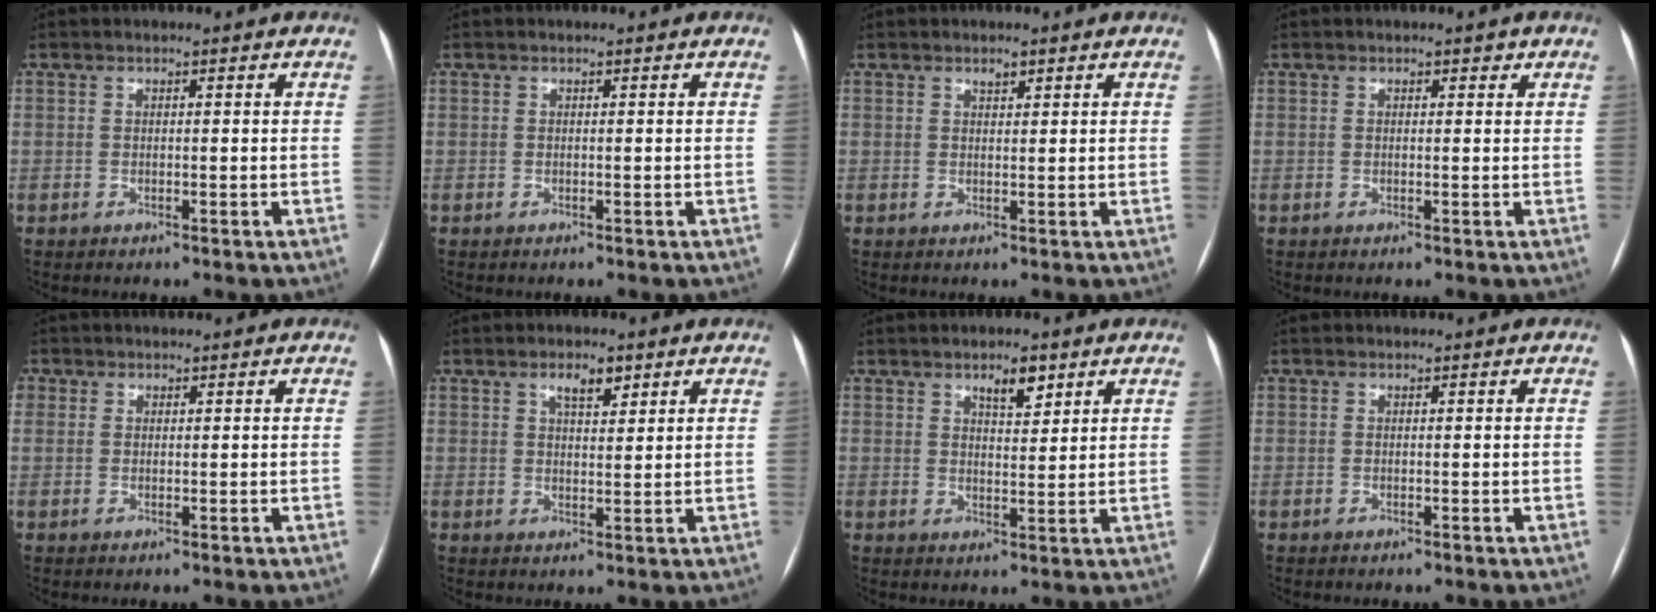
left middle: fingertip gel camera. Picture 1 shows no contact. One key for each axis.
{"total": 0.0}
{"total": 1.2, "fx": 0.9, "fy": 0.4, "fz": 0.6, "tx": -0.012, "ty": -0.001, "tz": 0.015}
{"total": 0.9, "fx": 0.6, "fy": 0.6, "fz": 0.4, "tx": -0.001, "ty": 0.000, "tz": 0.005}
{"total": 1.6, "fx": 0.7, "fy": 1.4, "fz": 0.1, "tx": 0.011, "ty": -0.001, "tz": 0.007}
{"total": 3.6, "fx": 2.3, "fy": 1.4, "fz": 2.5, "tx": -0.040, "ty": 0.003, "tz": 0.037}
{"total": 3.9, "fx": 2.6, "fy": 1.4, "fz": 2.6, "tx": -0.039, "ty": 0.001, "tz": 0.042}
{"total": 0.0}